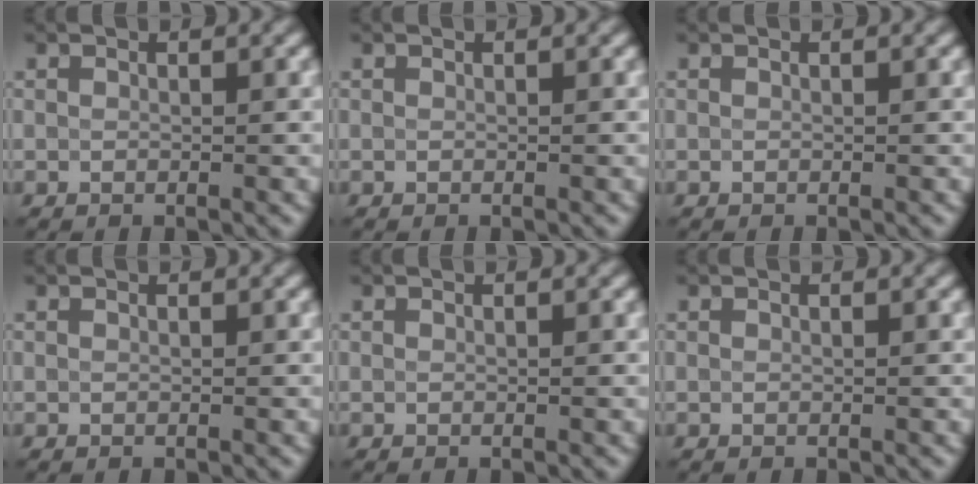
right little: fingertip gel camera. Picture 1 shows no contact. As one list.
[{"total": 0.0}, {"total": 0.0}, {"total": 0.0}, {"total": 0.0}, {"total": 0.0}]